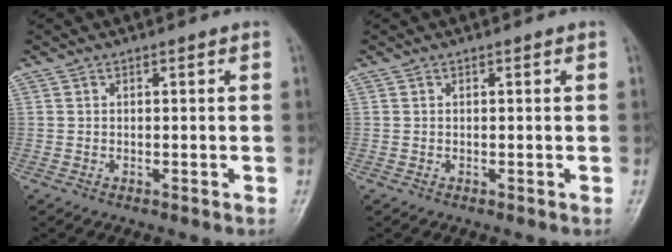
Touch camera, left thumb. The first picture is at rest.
{"total": 0.0}